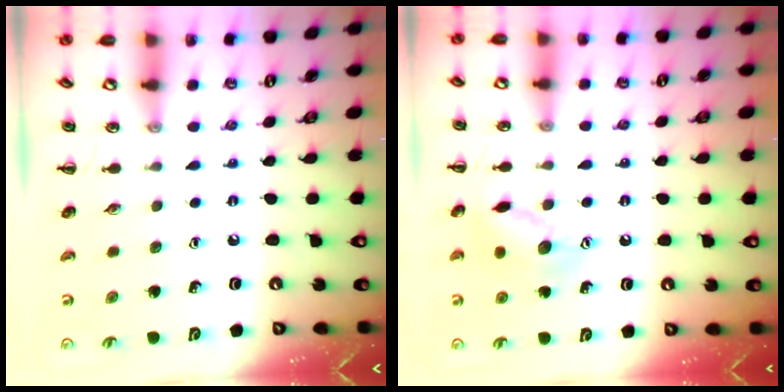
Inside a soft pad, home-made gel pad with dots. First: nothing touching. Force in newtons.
{"total": 10.3, "press": 10.3, "slide": 0.5}